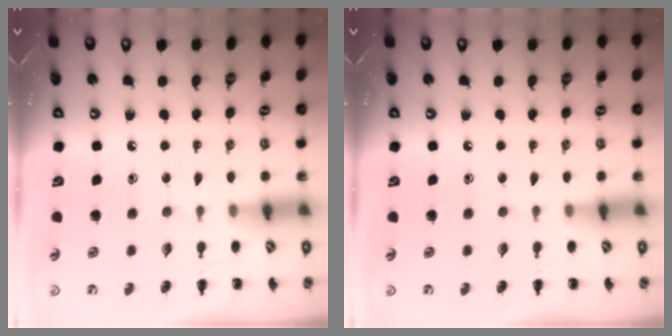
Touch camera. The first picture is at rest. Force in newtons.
{"total": 0.0}